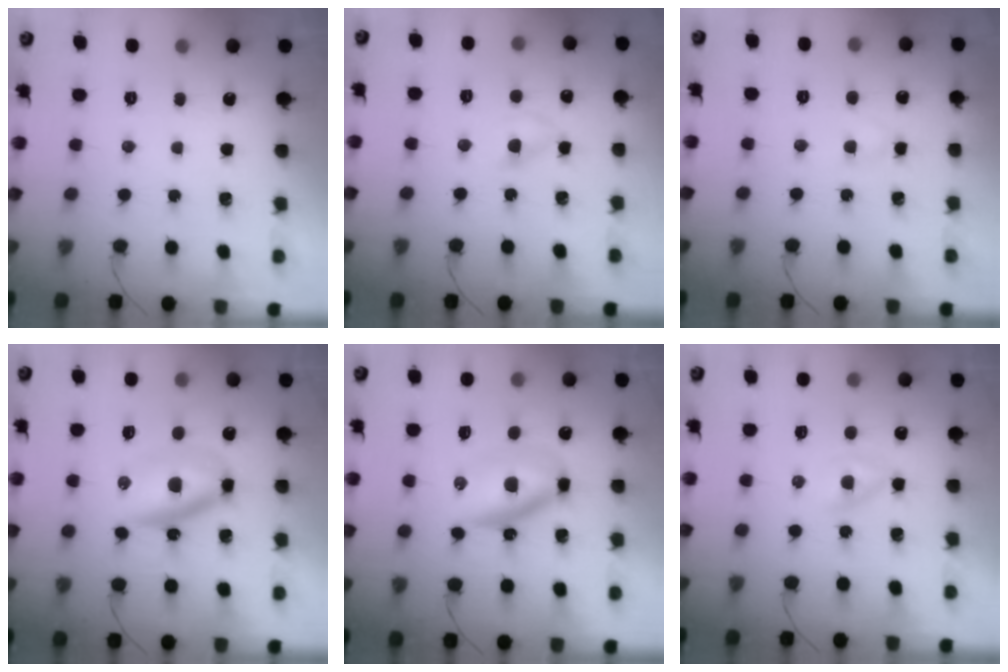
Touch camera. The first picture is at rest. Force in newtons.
{"total": 3.0, "press": 2.7, "slide": 1.2}
{"total": 1.5, "press": 1.3, "slide": 0.7}
{"total": 6.3, "press": 6.3, "slide": 1.0}
{"total": 7.1, "press": 7.1, "slide": 0.4}
{"total": 2.2, "press": 2.0, "slide": 1.0}